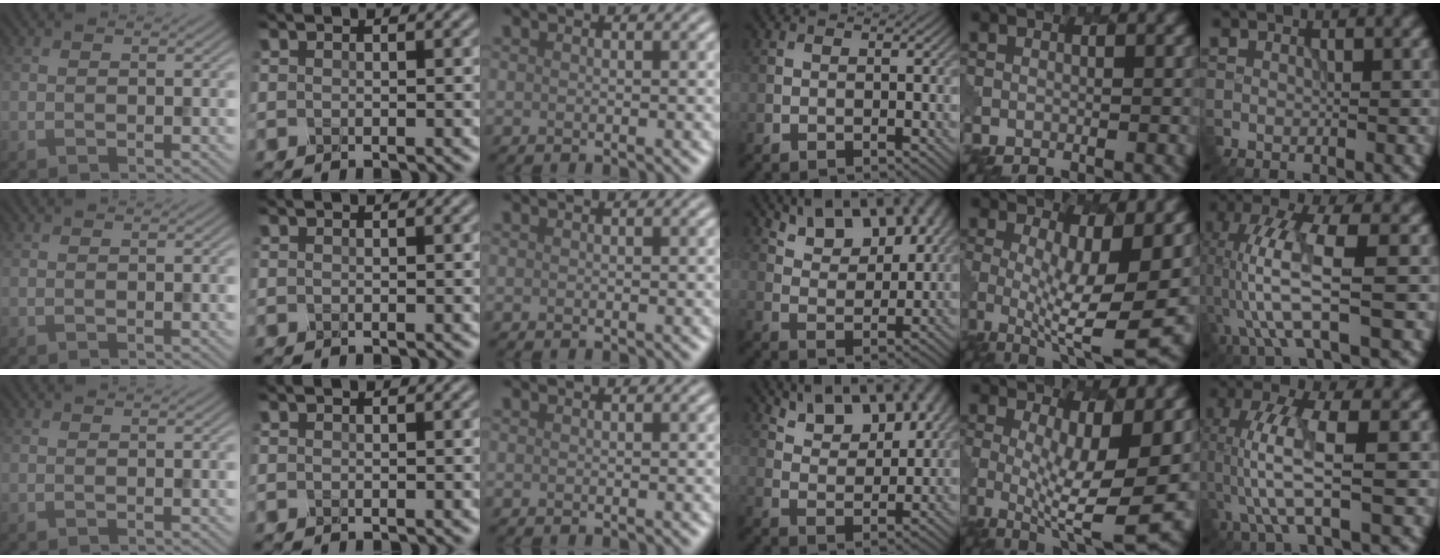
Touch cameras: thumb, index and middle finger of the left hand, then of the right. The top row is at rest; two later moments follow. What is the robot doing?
{"motion": "dispense", "object": "oil cruet"}